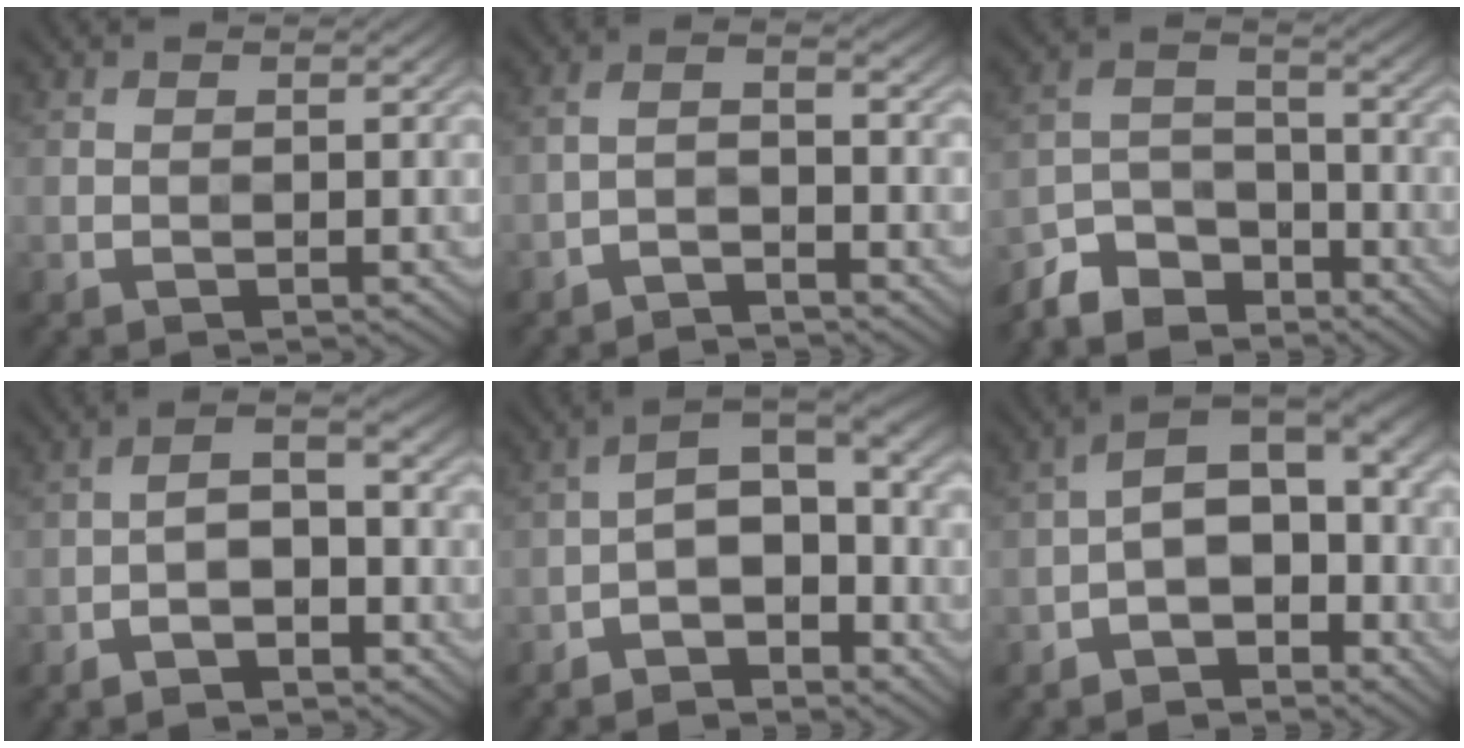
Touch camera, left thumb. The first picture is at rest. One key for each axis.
{"total": 3.2, "fx": -2.6, "fy": 0.6, "fz": 1.7, "tx": -0.036, "ty": 0.003, "tz": -0.060}
{"total": 8.0, "fx": -6.6, "fy": 3.7, "fz": 2.6, "tx": -0.060, "ty": -0.003, "tz": -0.136}
{"total": 5.5, "fx": -3.0, "fy": 2.1, "fz": 4.1, "tx": -0.066, "ty": 0.009, "tz": -0.054}
{"total": 7.1, "fx": -3.6, "fy": 3.2, "fz": 5.2, "tx": -0.084, "ty": 0.004, "tz": -0.069}
{"total": 8.2, "fx": -3.5, "fy": 4.4, "fz": 6.0, "tx": -0.092, "ty": 0.006, "tz": -0.068}